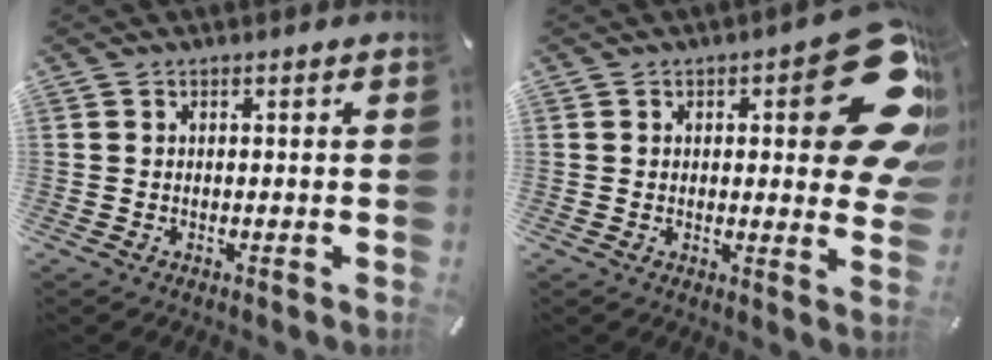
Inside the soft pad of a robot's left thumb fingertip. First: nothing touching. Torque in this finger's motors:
{"motor_torque": [2.55, 2.46, 0.47, -0.32, 0.10]}